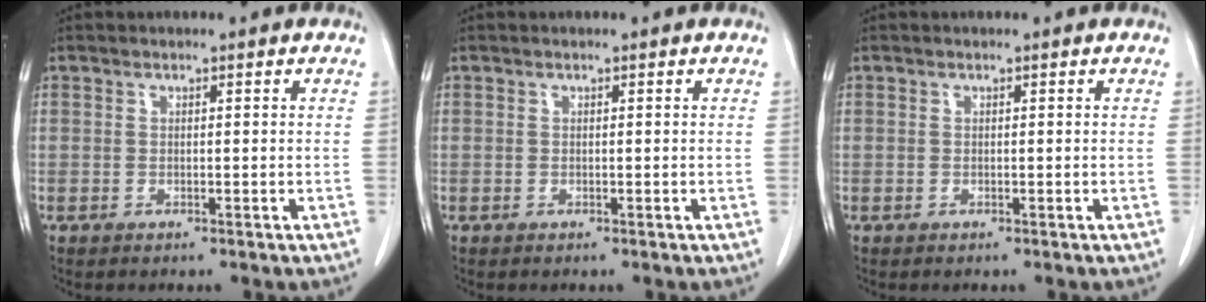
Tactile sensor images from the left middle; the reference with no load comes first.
{"total": 0.0}
{"total": 0.0}